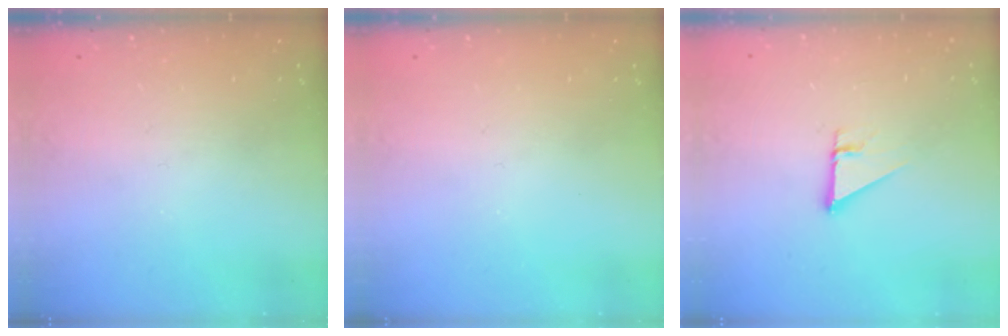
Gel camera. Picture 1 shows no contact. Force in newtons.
{"total": 0.0}
{"total": 2.7, "press": 2.7, "slide": 0.1}